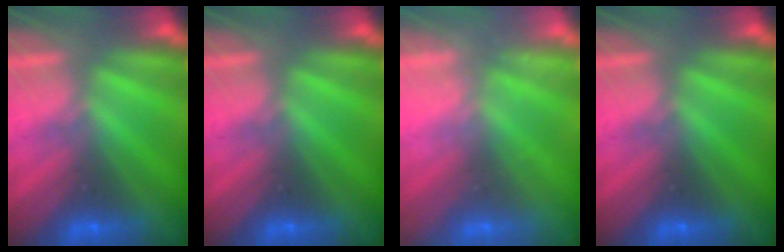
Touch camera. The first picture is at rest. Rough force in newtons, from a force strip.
{"total": 0.0}
{"total": 2.2}
{"total": 0.0}